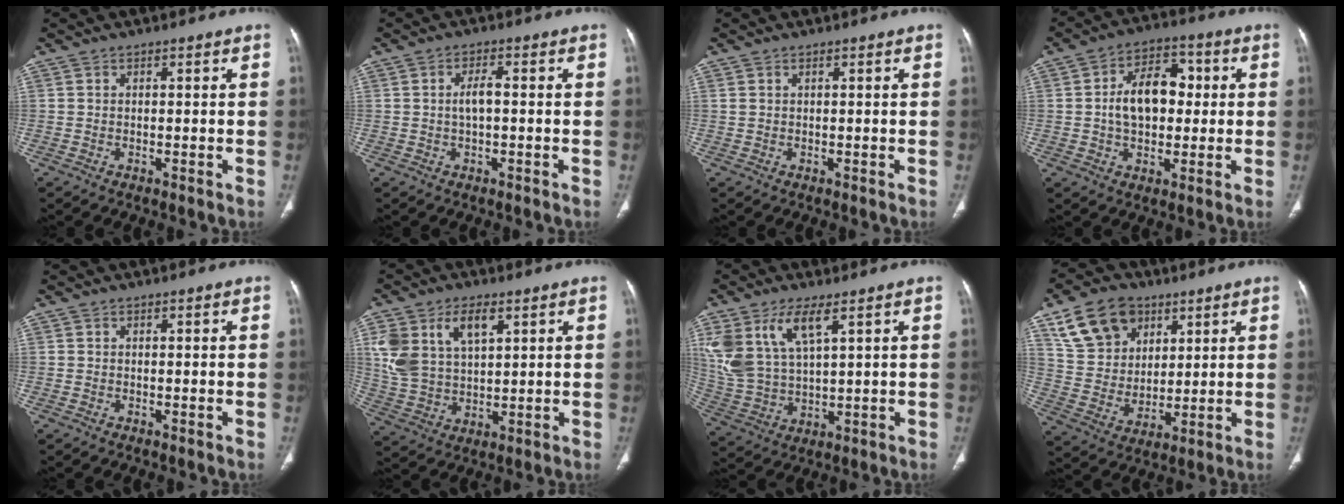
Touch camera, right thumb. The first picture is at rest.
{"total": 2.8, "force": [0.0, 1.1, 2.6], "torque": [-0.056, 0.008, -0.003]}
{"total": 0.7, "force": [0.4, 0.3, 0.4], "torque": [-0.009, 0.005, 0.010]}
{"total": 11.7, "force": [0.8, 7.8, 8.7], "torque": [-0.112, 0.022, 0.009]}
{"total": 0.0}
{"total": 12.3, "force": [5.1, 7.1, 8.7], "torque": [-0.165, -0.007, 0.109]}
{"total": 12.4, "force": [6.0, 5.3, 9.5], "torque": [-0.207, -0.014, 0.132]}
{"total": 14.7, "force": [7.6, 10.5, 6.8], "torque": [-0.098, -0.022, 0.149]}